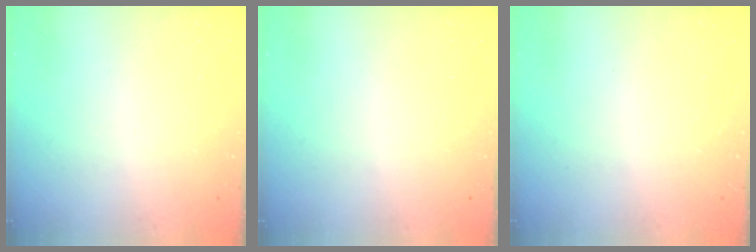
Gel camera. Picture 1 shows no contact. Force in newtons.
{"total": 0.0}
{"total": 0.0}